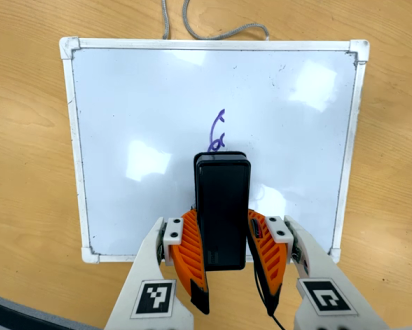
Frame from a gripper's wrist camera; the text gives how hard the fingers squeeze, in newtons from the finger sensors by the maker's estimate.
{"total": 6.2, "left": 5.6, "right": 6.8}